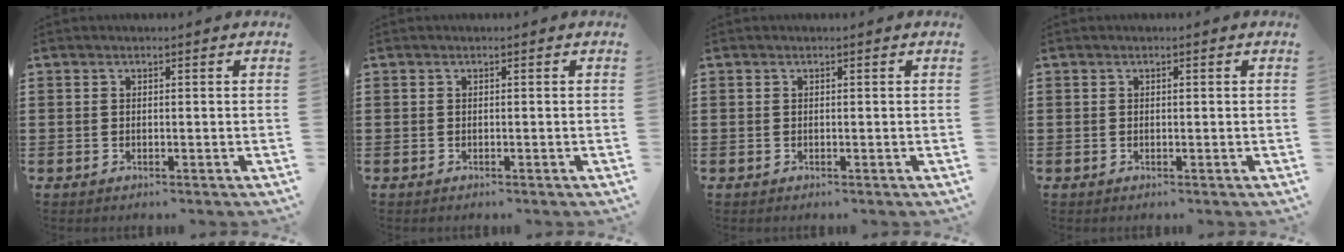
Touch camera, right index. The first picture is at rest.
{"total": 0.0}
{"total": 0.0}
{"total": 0.0}